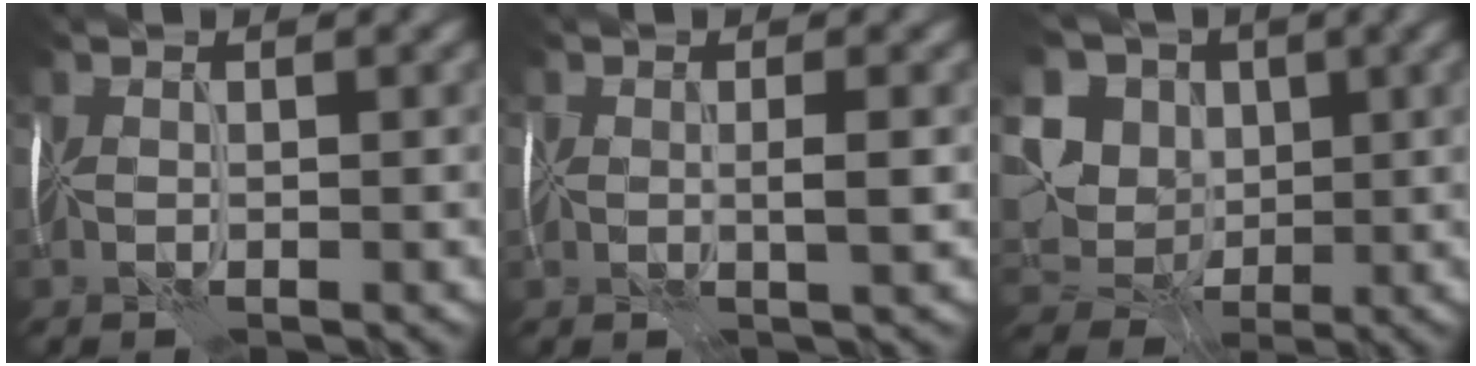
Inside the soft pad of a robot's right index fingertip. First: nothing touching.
{"total": 0.9, "force": [-0.1, 0.3, 0.9], "torque": [-0.017, -0.001, -0.003]}
{"total": 11.1, "force": [3.1, 9.3, 5.2], "torque": [-0.126, 0.027, 0.034]}